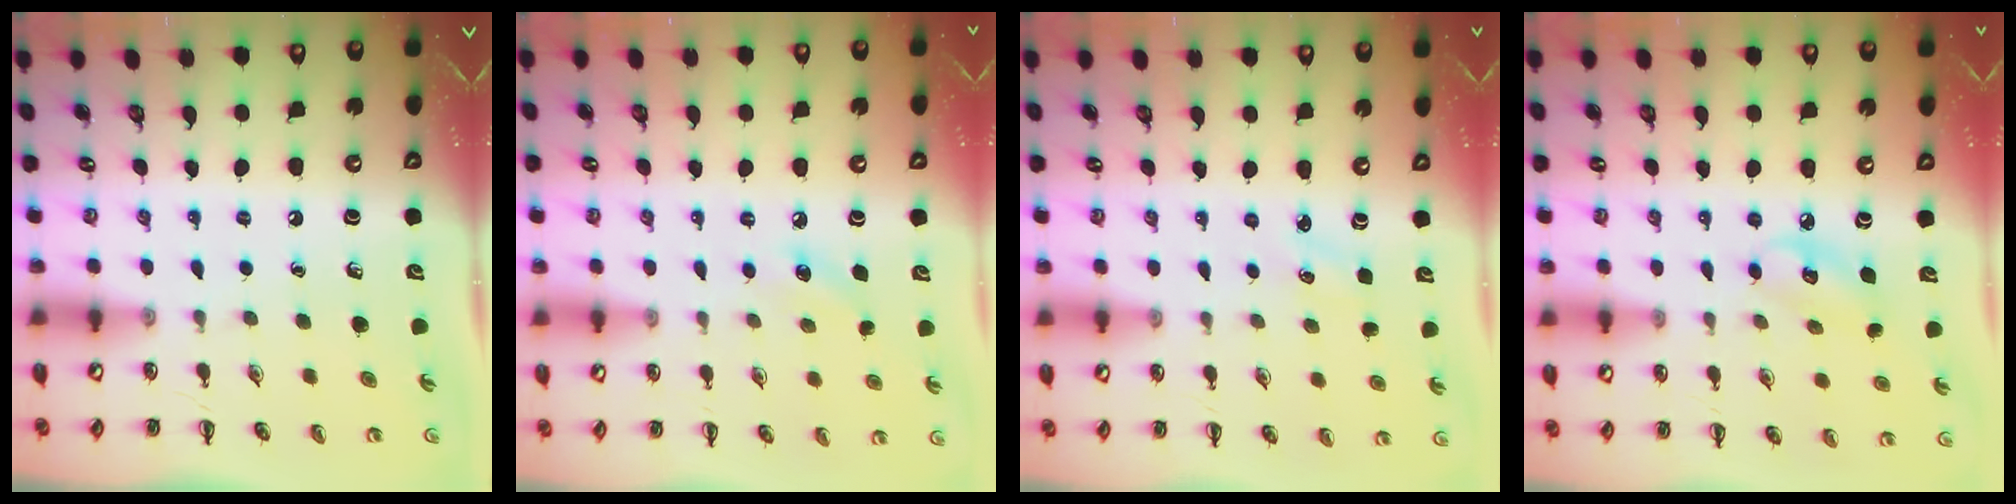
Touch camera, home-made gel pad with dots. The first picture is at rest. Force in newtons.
{"total": 6.8, "press": 6.5, "slide": 2.1}
{"total": 1.8, "press": 1.7, "slide": 0.5}
{"total": 5.8, "press": 5.7, "slide": 1.0}